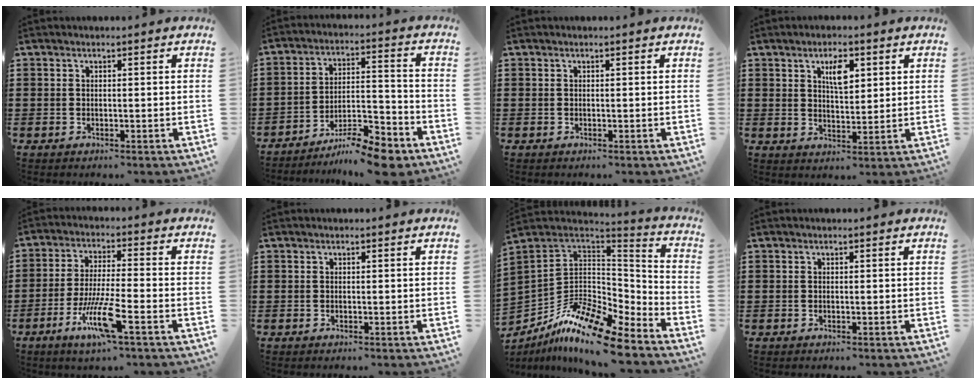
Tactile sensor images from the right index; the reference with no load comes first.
{"total": 9.6, "force": [-8.5, 1.3, 4.2], "torque": [-0.062, 0.025, -0.160]}
{"total": 0.0}
{"total": 4.7, "force": [2.1, 1.9, 3.7], "torque": [-0.064, 0.002, 0.032]}
{"total": 9.5, "force": [-4.7, 1.2, 8.2], "torque": [-0.171, -0.011, -0.090]}
{"total": 0.0}
{"total": 14.3, "force": [-10.1, 4.4, 9.1], "torque": [-0.184, 0.022, -0.188]}
{"total": 0.0}